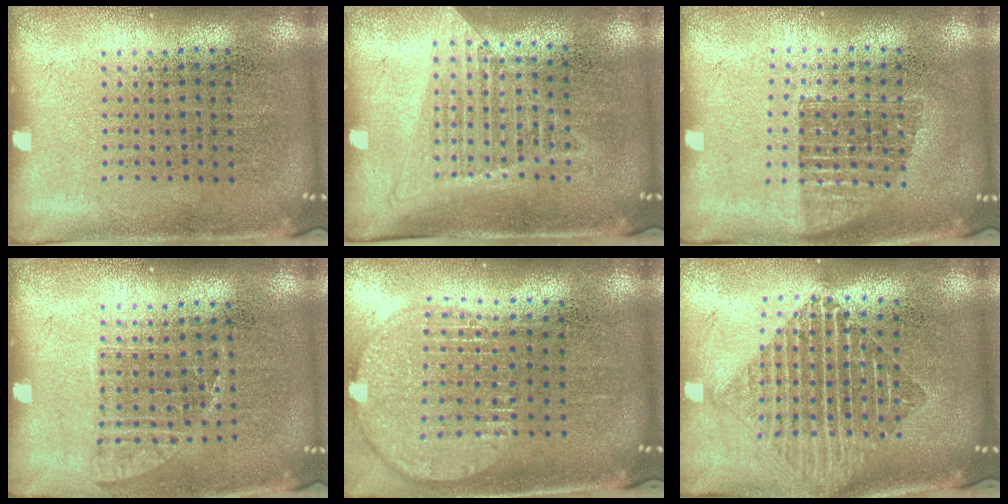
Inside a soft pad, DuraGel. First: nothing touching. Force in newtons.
{"total": 1.3, "press": 1.2, "slide": 0.5}
{"total": 1.4, "press": 1.2, "slide": 0.7}
{"total": 0.8, "press": 0.8, "slide": 0.3}
{"total": 1.9, "press": 1.6, "slide": 1.0}
{"total": 2.0, "press": 1.7, "slide": 1.1}